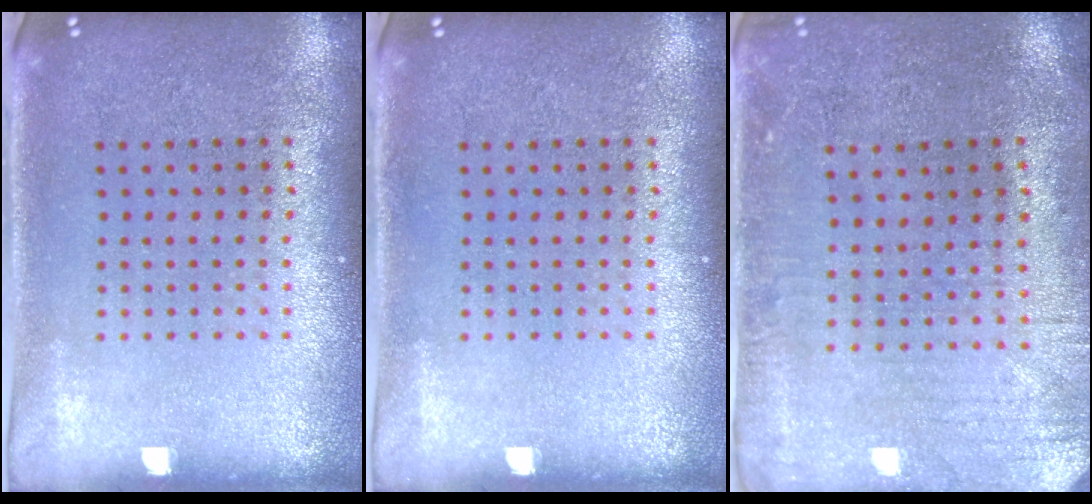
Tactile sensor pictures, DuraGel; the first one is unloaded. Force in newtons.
{"total": 0.0}
{"total": 0.5, "press": 0.3, "slide": 0.5}